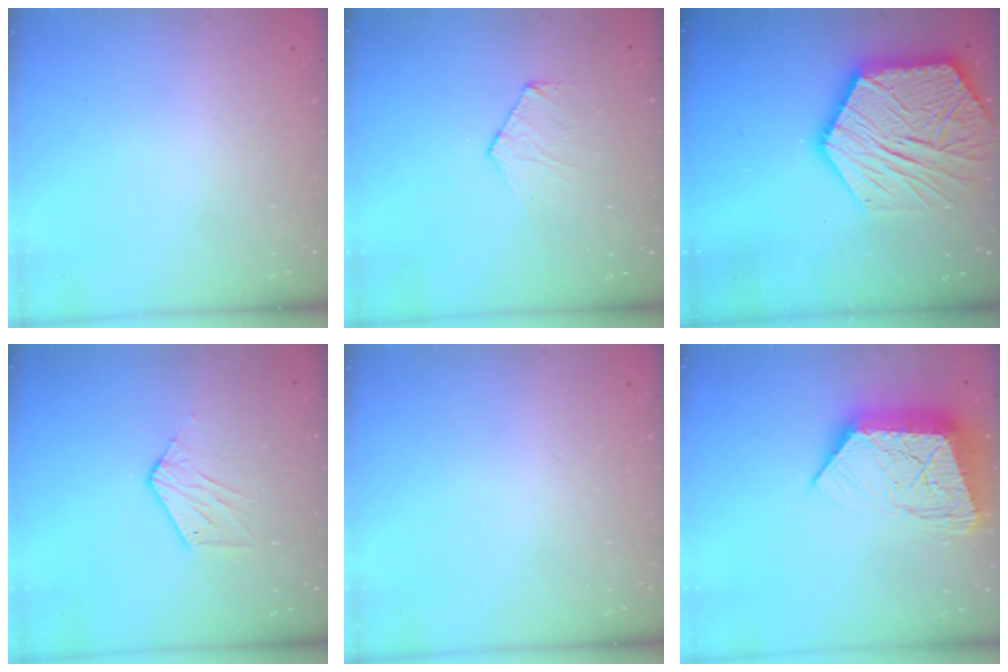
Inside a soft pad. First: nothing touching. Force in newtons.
{"total": 5.6, "press": 5.6, "slide": 0.5}
{"total": 25.2, "press": 25.1, "slide": 2.2}
{"total": 6.4, "press": 6.3, "slide": 0.7}
{"total": 0.0}
{"total": 17.3, "press": 17.2, "slide": 1.6}